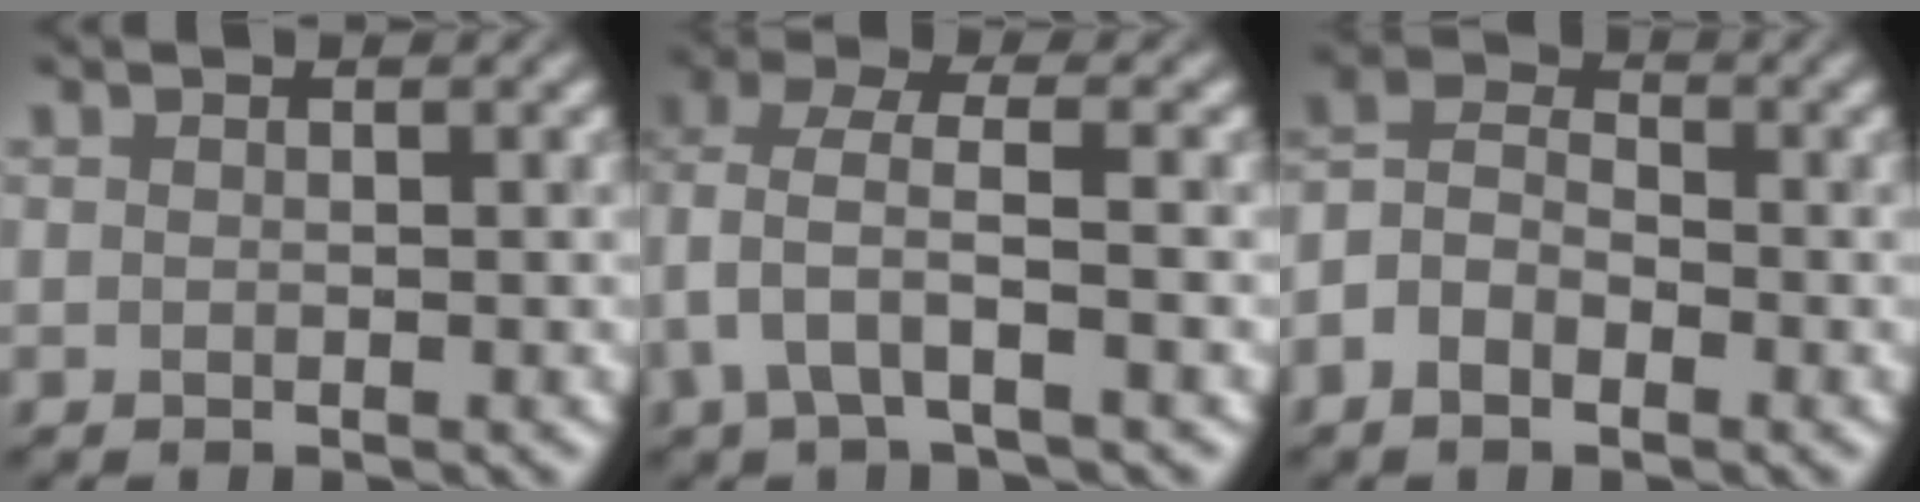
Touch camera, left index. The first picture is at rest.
{"total": 3.8, "force": [-0.2, 1.7, 3.4], "torque": [-0.080, 0.009, -0.007]}
{"total": 4.5, "force": [-2.0, 2.9, 2.8], "torque": [-0.052, 0.010, -0.046]}